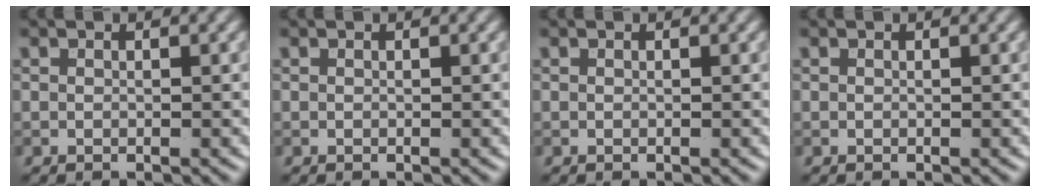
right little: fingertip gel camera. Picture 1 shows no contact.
{"total": 0.0}
{"total": 0.0}
{"total": 0.0}